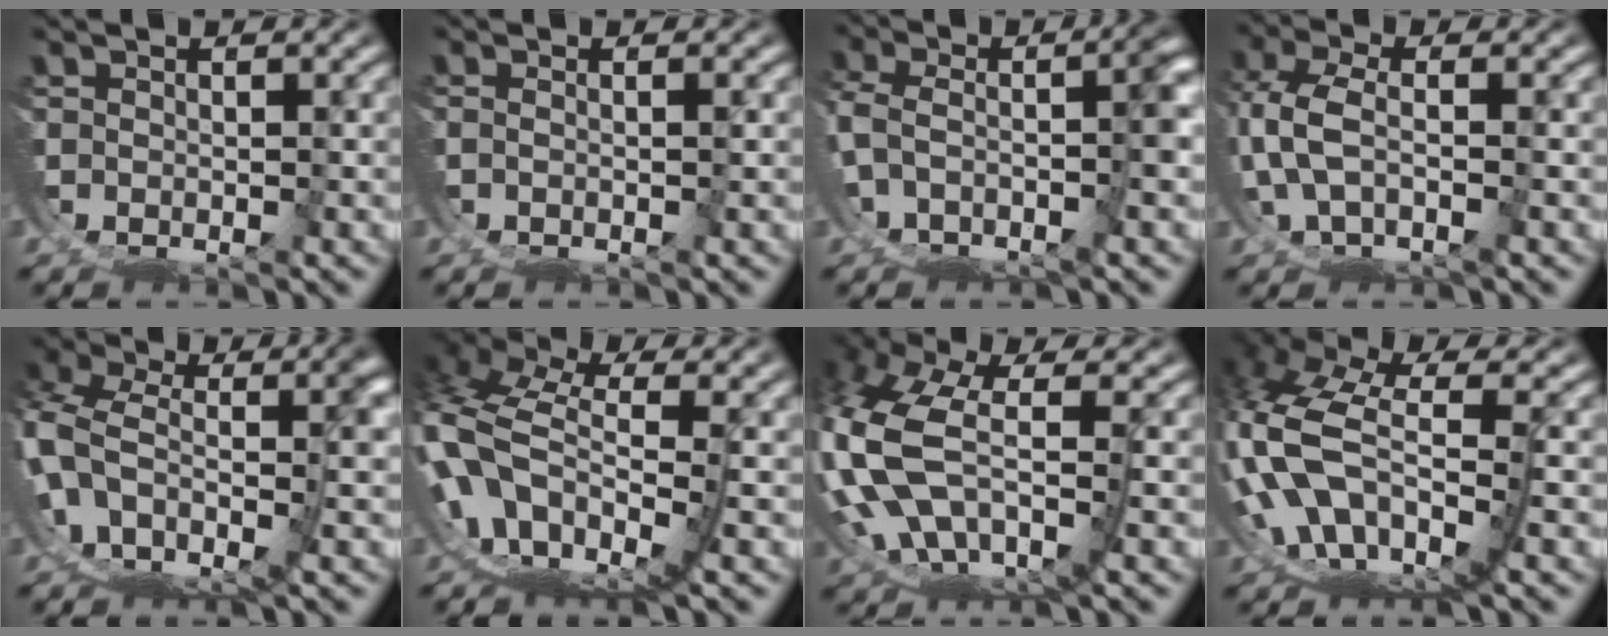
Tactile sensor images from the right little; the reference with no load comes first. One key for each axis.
{"total": 0.9, "fx": -0.3, "fy": 0.2, "fz": 0.8, "tx": -0.011, "ty": -0.001, "tz": -0.004}
{"total": 7.7, "fx": -2.3, "fy": 5.0, "fz": 5.4, "tx": -0.094, "ty": -0.028, "tz": -0.027}
{"total": 5.3, "fx": -0.1, "fy": 3.9, "fz": 3.5, "tx": -0.099, "ty": -0.019, "tz": 0.006}
{"total": 10.4, "fx": -1.8, "fy": 8.1, "fz": 6.3, "tx": -0.142, "ty": -0.044, "tz": -0.020}
{"total": 11.4, "fx": 0.5, "fy": 8.0, "fz": 8.1, "tx": -0.190, "ty": -0.033, "tz": 0.017}
{"total": 9.9, "fx": 0.4, "fy": 7.1, "fz": 6.8, "tx": -0.205, "ty": -0.036, "tz": 0.028}
{"total": 11.1, "fx": 0.5, "fy": 8.0, "fz": 7.7, "tx": -0.202, "ty": -0.035, "tz": 0.021}